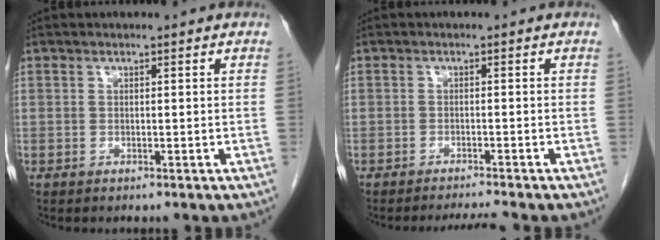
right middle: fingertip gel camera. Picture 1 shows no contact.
{"total": 3.3, "force": [-2.9, -1.3, 0.7], "torque": [-0.014, -0.012, -0.047]}